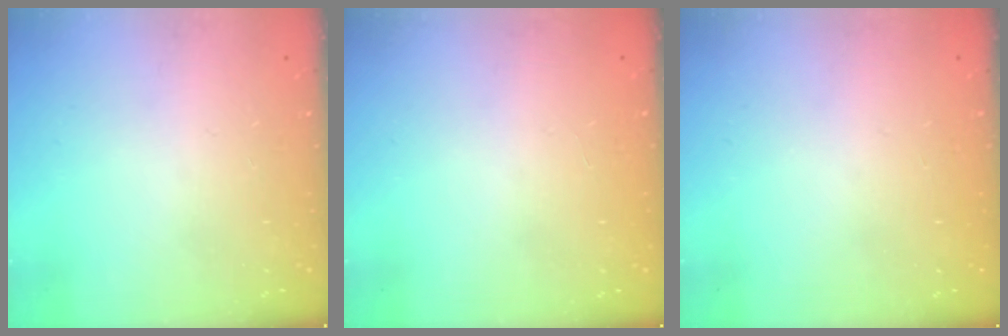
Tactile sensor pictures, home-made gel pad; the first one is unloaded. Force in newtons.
{"total": 0.0}
{"total": 0.0}